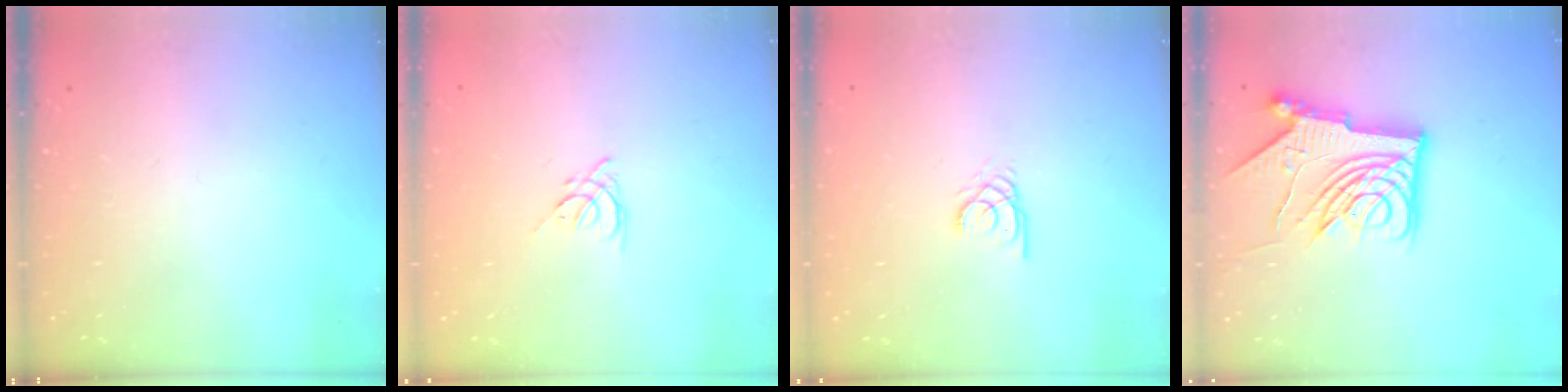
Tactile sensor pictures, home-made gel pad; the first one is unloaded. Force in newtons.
{"total": 3.4, "press": 3.3, "slide": 0.7}
{"total": 2.0, "press": 2.0, "slide": 0.2}
{"total": 15.7, "press": 15.6, "slide": 1.5}